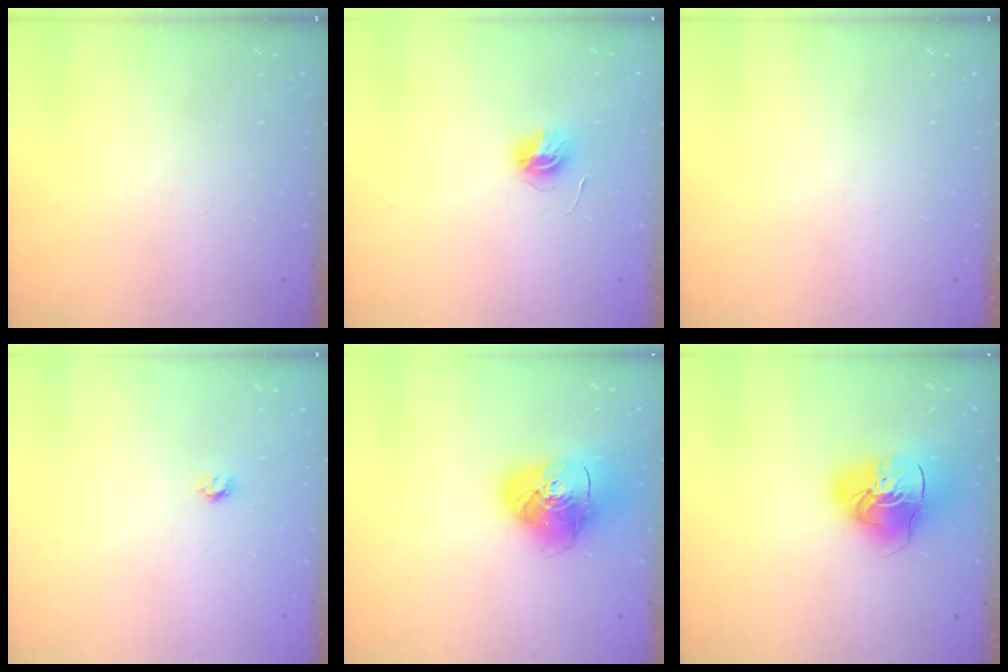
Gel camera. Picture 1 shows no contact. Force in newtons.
{"total": 5.6, "press": 5.6, "slide": 0.6}
{"total": 0.0}
{"total": 3.3, "press": 3.3, "slide": 0.3}
{"total": 16.0, "press": 15.9, "slide": 1.8}
{"total": 13.4, "press": 13.3, "slide": 2.0}